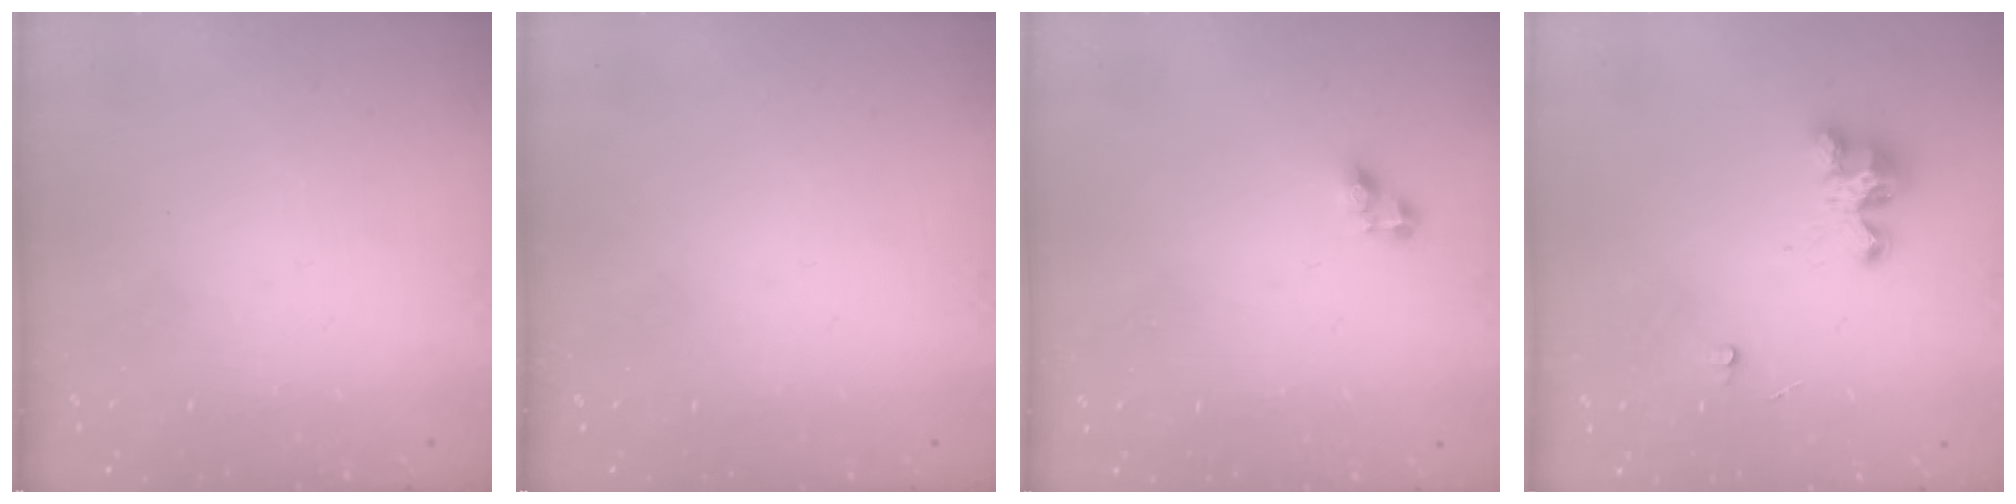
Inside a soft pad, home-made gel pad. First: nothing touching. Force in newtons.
{"total": 0.0}
{"total": 4.4, "press": 4.3, "slide": 0.7}
{"total": 5.6, "press": 5.6, "slide": 0.2}